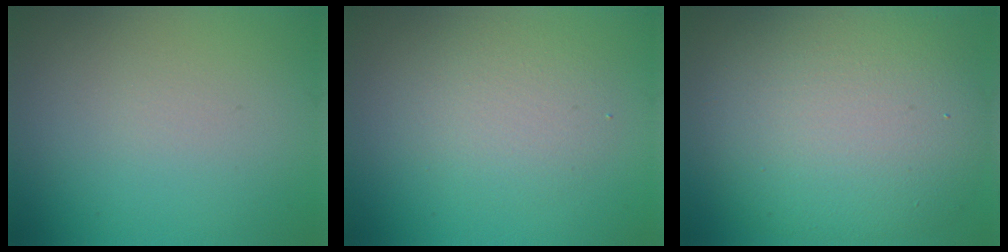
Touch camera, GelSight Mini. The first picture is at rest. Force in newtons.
{"total": 2.9, "press": 2.9, "slide": 0.3}
{"total": 12.0, "press": 12.0, "slide": 0.2}